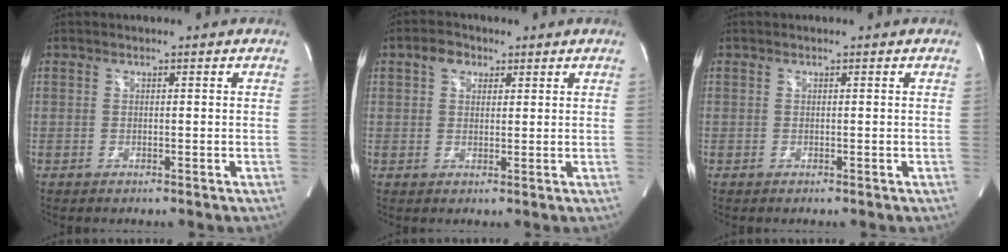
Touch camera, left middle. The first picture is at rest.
{"total": 3.4, "force": [1.7, 2.5, 1.6], "torque": [-0.033, 0.014, 0.031]}
{"total": 0.0}